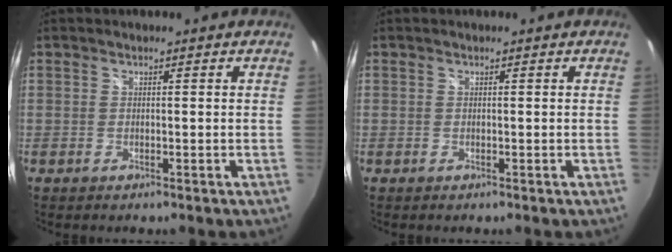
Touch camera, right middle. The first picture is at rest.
{"total": 0.0}